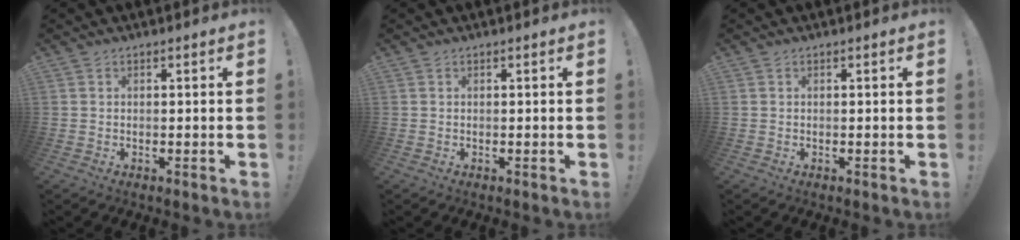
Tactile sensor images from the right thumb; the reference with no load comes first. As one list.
[{"total": 0.0}, {"total": 0.0}]